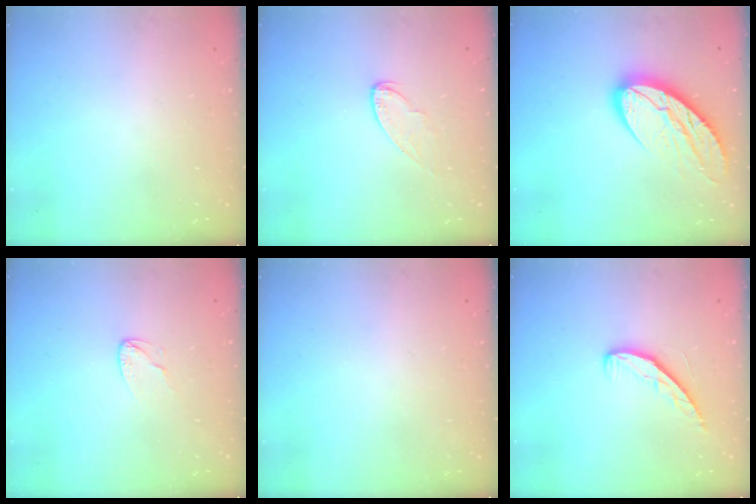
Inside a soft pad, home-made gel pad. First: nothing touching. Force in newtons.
{"total": 4.9, "press": 4.9, "slide": 0.4}
{"total": 12.8, "press": 12.8, "slide": 1.0}
{"total": 3.8, "press": 3.8, "slide": 0.4}
{"total": 0.0}
{"total": 7.0, "press": 7.0, "slide": 0.7}